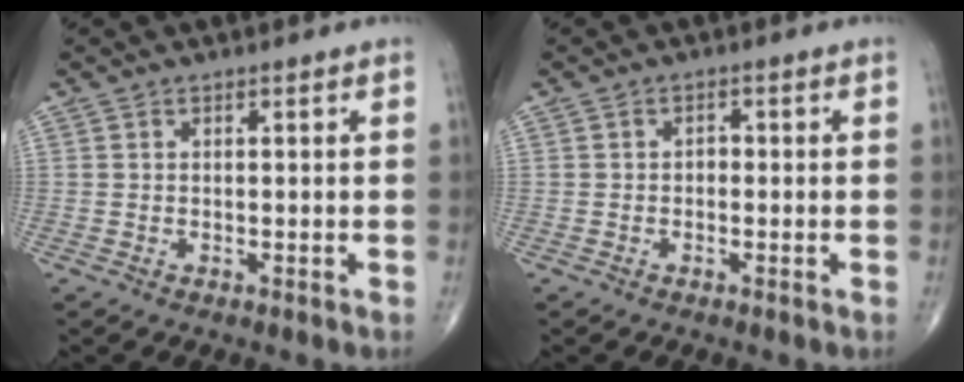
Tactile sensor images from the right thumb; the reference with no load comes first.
{"total": 1.1, "force": [-0.3, 0.8, 0.7], "torque": [-0.001, 0.004, -0.010]}